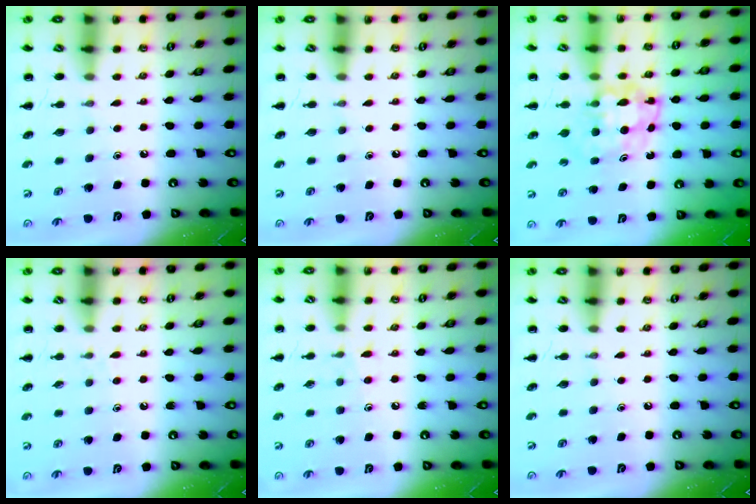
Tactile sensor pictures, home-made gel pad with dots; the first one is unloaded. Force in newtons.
{"total": 0.0}
{"total": 5.5, "press": 5.5, "slide": 0.7}
{"total": 3.6, "press": 3.2, "slide": 1.6}
{"total": 6.2, "press": 5.9, "slide": 2.1}
{"total": 0.0}